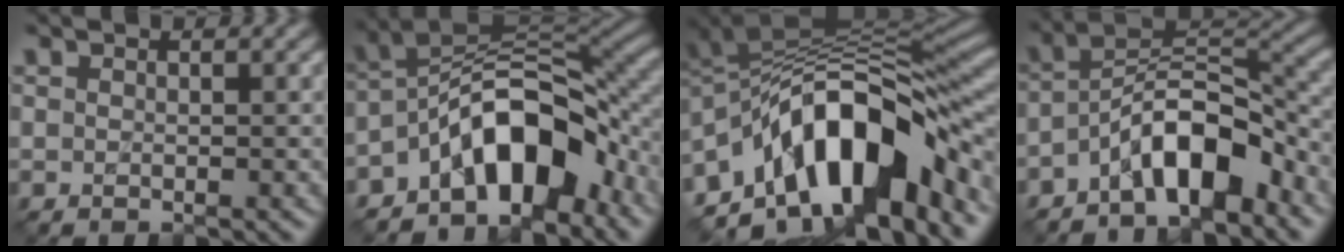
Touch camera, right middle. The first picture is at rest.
{"total": 9.9, "force": [-5.0, 4.7, 7.1], "torque": [-0.089, 0.020, -0.100]}
{"total": 13.8, "force": [-5.4, 6.6, 10.8], "torque": [-0.161, 0.016, -0.105]}
{"total": 7.5, "force": [-4.3, 2.9, 5.4], "torque": [-0.080, 0.012, -0.084]}